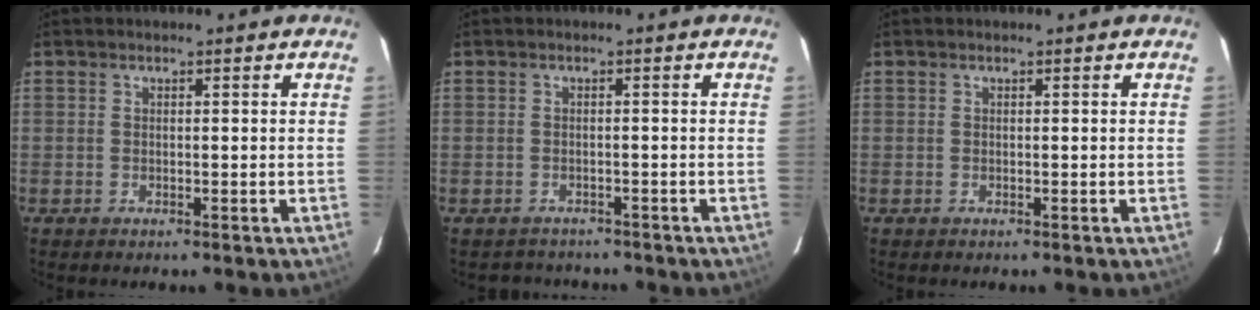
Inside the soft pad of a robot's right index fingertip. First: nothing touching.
{"total": 3.8, "force": [-3.3, 1.8, 0.2], "torque": [-0.005, 0.003, -0.043]}
{"total": 0.0}